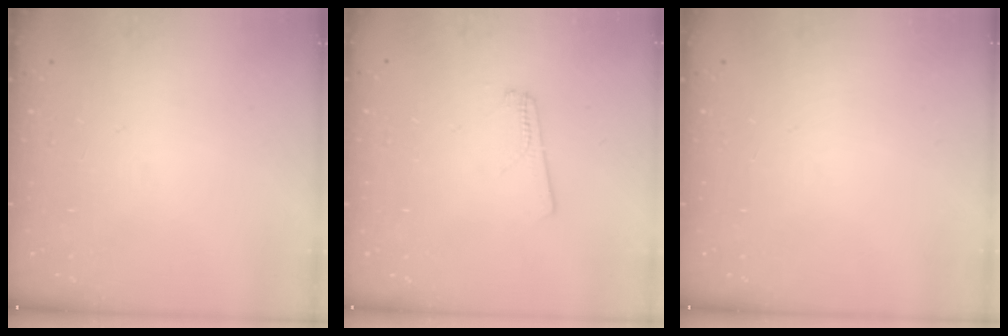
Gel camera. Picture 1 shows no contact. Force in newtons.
{"total": 2.8, "press": 2.8, "slide": 0.4}
{"total": 0.0}